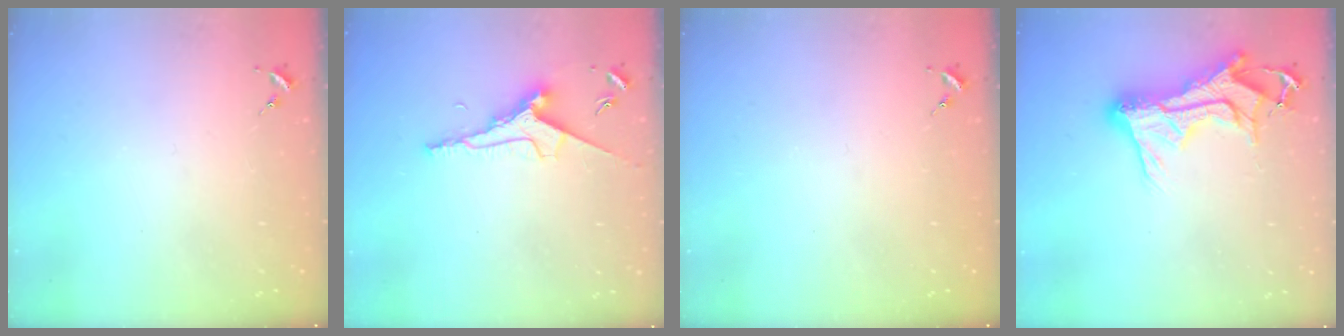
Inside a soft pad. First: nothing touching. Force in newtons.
{"total": 9.0, "press": 9.0, "slide": 0.8}
{"total": 0.0}
{"total": 17.8, "press": 17.8, "slide": 1.6}